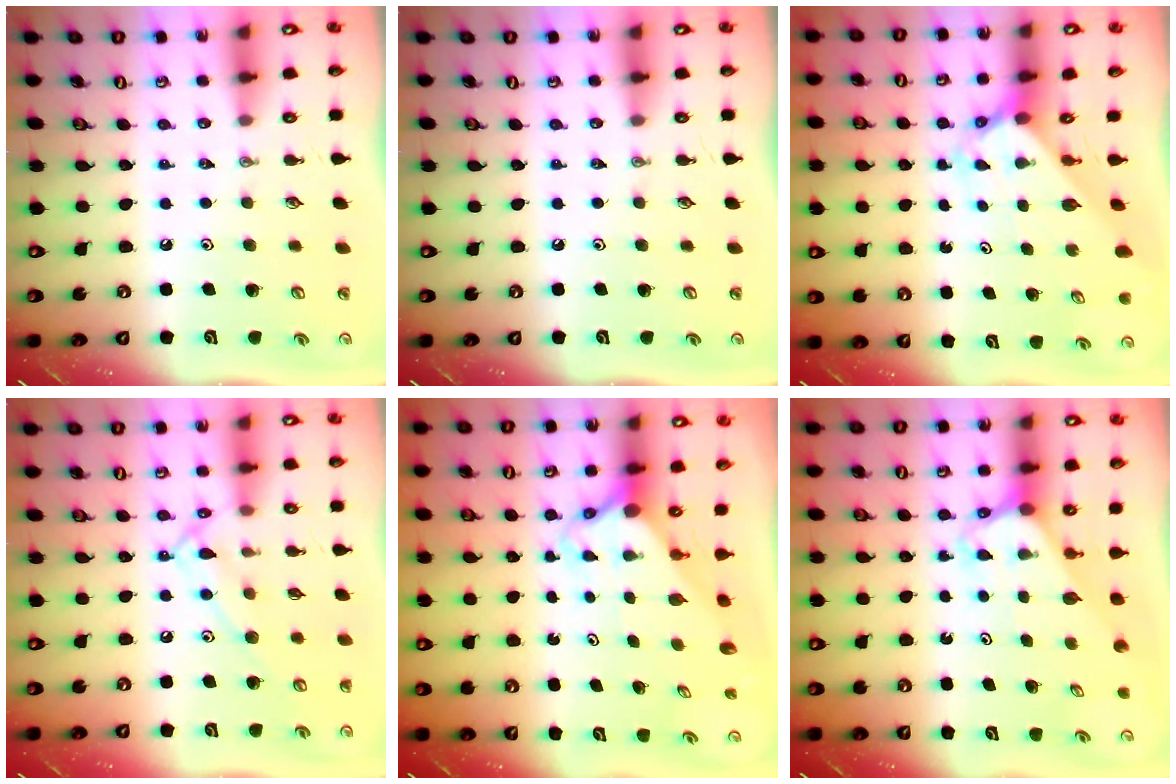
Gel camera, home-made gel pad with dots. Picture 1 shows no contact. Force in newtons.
{"total": 0.0}
{"total": 2.4, "press": 2.4, "slide": 0.3}
{"total": 11.9, "press": 11.9, "slide": 0.6}
{"total": 3.0, "press": 3.0, "slide": 0.3}
{"total": 2.8, "press": 2.8, "slide": 0.2}